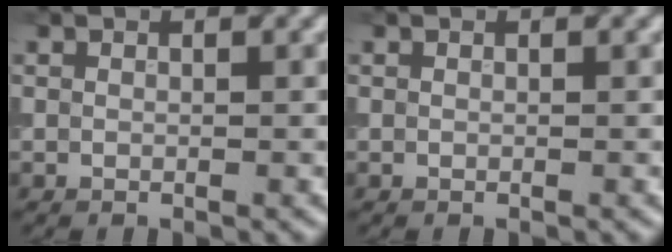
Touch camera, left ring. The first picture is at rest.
{"total": 0.0}